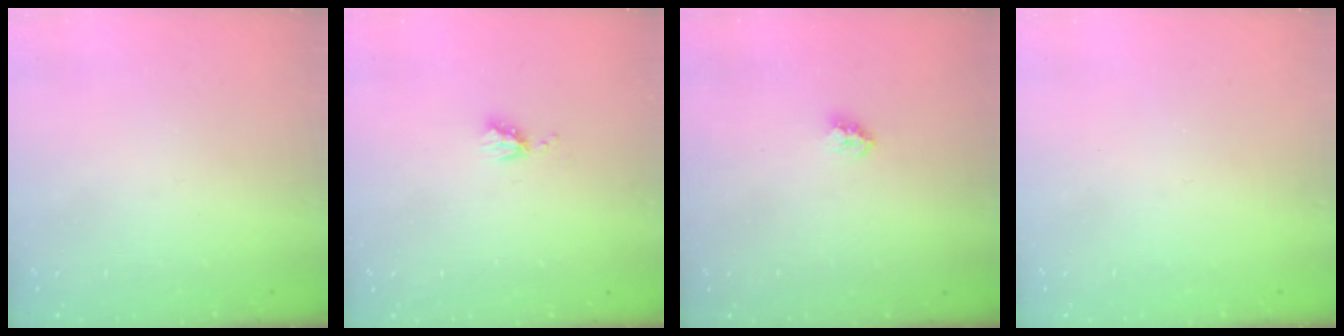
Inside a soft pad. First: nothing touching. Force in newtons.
{"total": 4.1, "press": 4.0, "slide": 0.5}
{"total": 2.3, "press": 2.3, "slide": 0.1}
{"total": 0.5, "press": 0.5, "slide": 0.1}